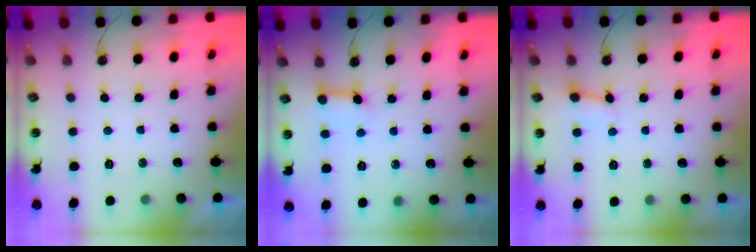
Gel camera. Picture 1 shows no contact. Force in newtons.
{"total": 4.8, "press": 4.8, "slide": 0.6}
{"total": 3.0, "press": 2.9, "slide": 0.4}